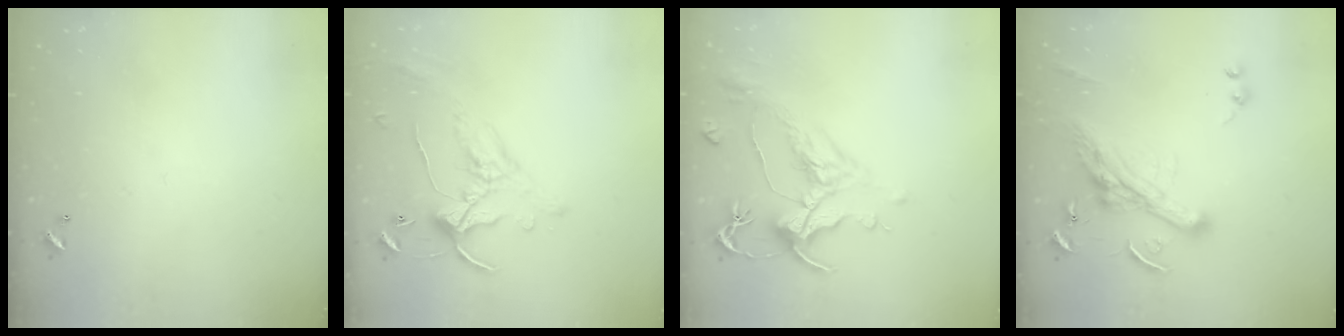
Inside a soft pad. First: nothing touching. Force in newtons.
{"total": 0.9, "press": 0.1, "slide": 0.9}
{"total": 1.5, "press": 0.5, "slide": 1.4}
{"total": 6.7, "press": 6.5, "slide": 1.6}